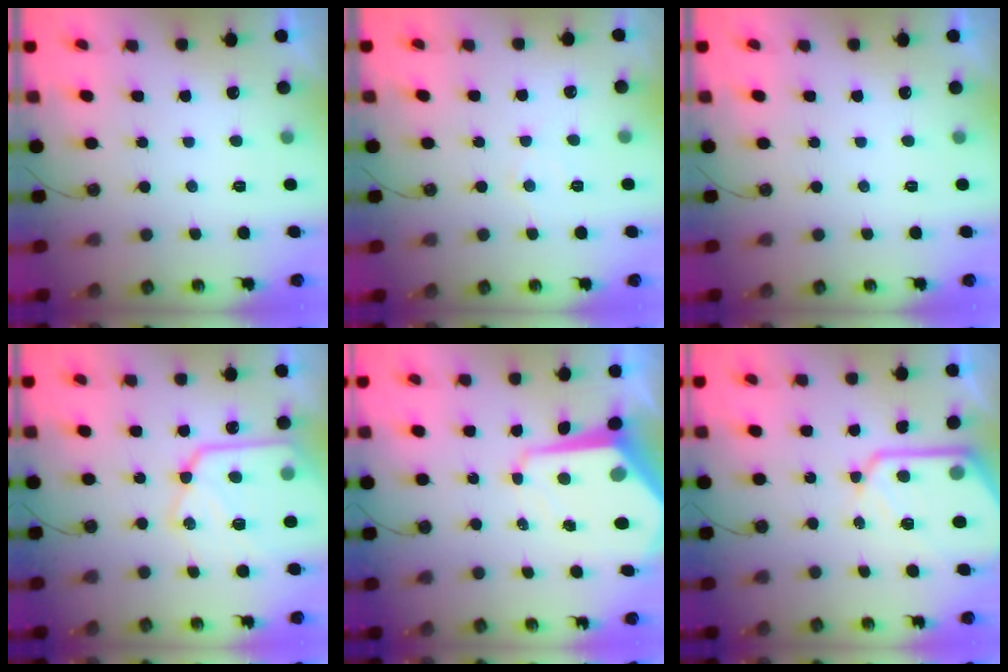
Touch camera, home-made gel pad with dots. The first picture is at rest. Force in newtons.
{"total": 4.9, "press": 4.8, "slide": 0.7}
{"total": 0.0}
{"total": 18.8, "press": 18.7, "slide": 1.9}
{"total": 10.2, "press": 10.2, "slide": 0.8}
{"total": 13.3, "press": 13.2, "slide": 1.5}